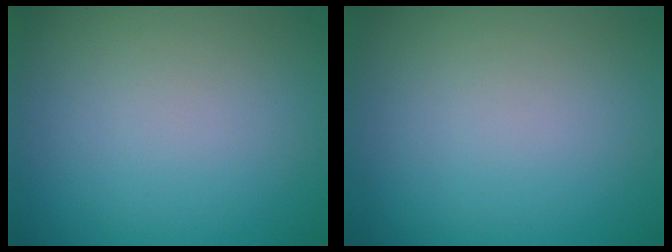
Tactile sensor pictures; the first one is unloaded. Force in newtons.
{"total": 0.0}